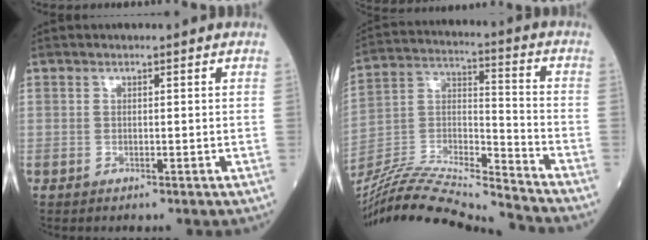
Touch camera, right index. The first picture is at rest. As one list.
[{"total": 22.0, "force": [-20.7, -0.5, 7.4], "torque": [-0.161, -0.011, -0.359]}]